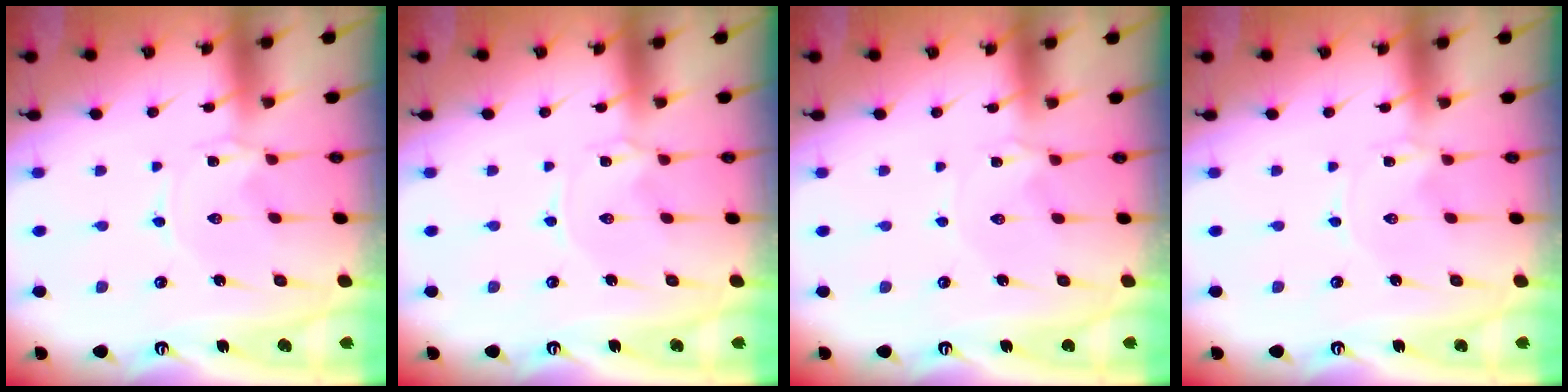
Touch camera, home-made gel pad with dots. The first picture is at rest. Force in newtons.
{"total": 0.0}
{"total": 1.1, "press": 1.0, "slide": 0.3}
{"total": 0.0}